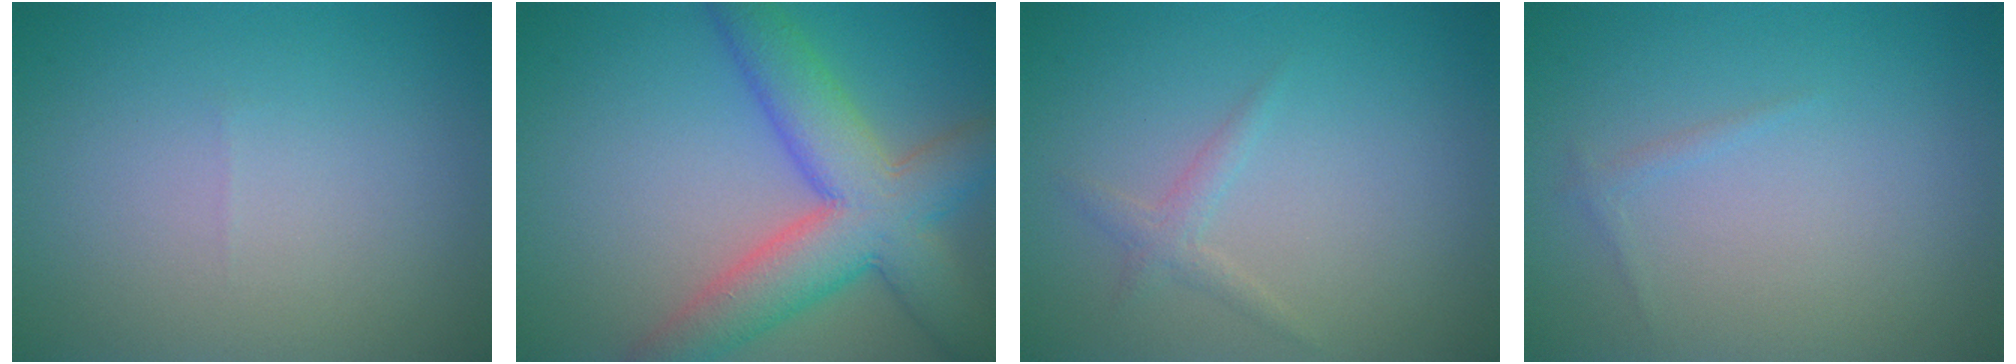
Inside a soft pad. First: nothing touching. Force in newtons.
{"total": 8.5, "press": 8.4, "slide": 0.4}
{"total": 1.3, "press": 1.3, "slide": 0.0}
{"total": 0.6, "press": 0.6, "slide": 0.0}